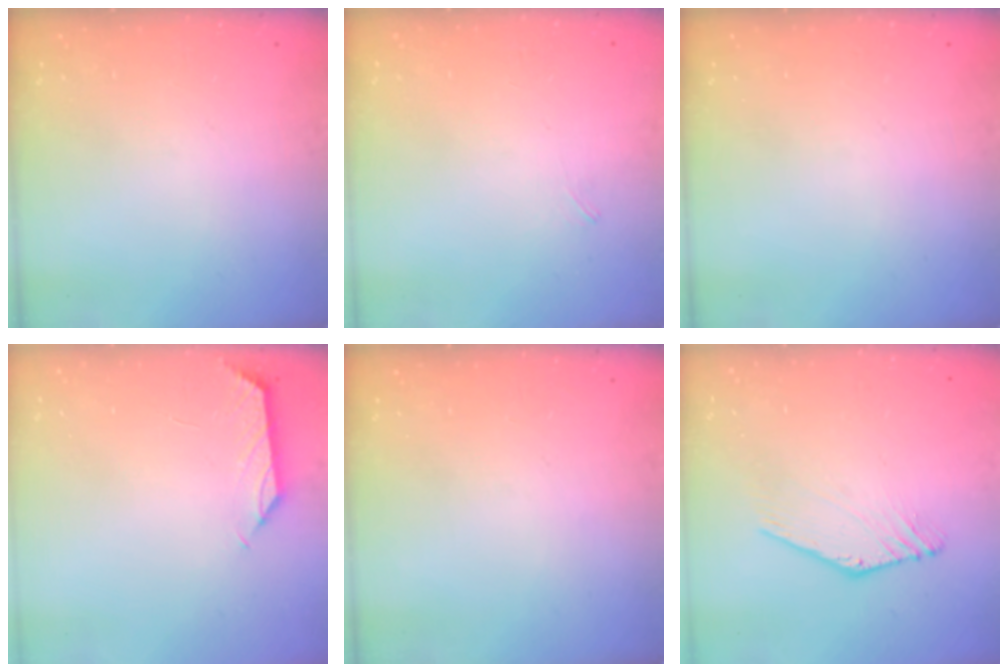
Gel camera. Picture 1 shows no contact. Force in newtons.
{"total": 2.8, "press": 2.7, "slide": 0.6}
{"total": 0.0}
{"total": 0.5, "press": 0.3, "slide": 0.4}
{"total": 0.0}
{"total": 1.5, "press": 1.5, "slide": 0.2}